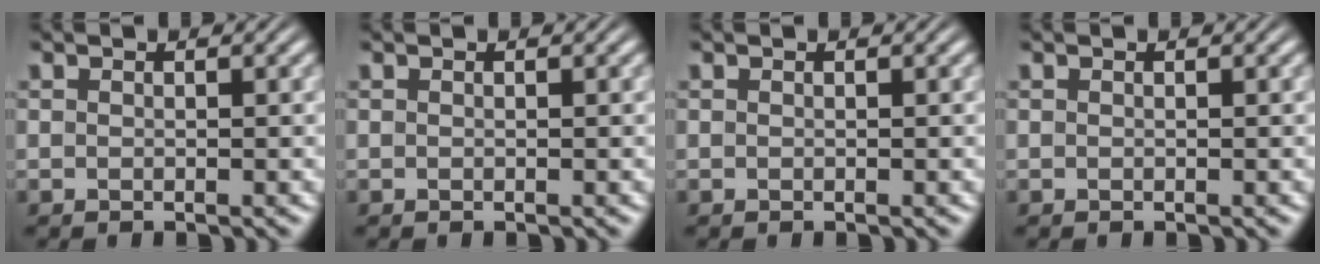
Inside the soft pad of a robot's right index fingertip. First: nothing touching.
{"total": 0.0}
{"total": 0.0}
{"total": 0.0}